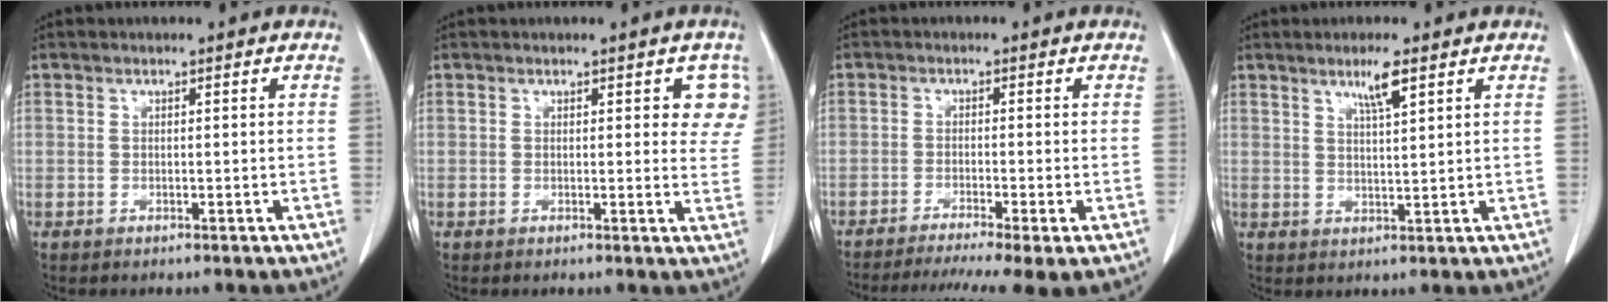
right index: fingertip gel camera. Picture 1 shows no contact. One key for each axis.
{"total": 4.3, "fx": 2.0, "fy": 2.2, "fz": 3.1, "tx": -0.010, "ty": -0.001, "tz": 0.013}
{"total": 9.8, "fx": -7.4, "fy": 0.3, "fz": 6.4, "tx": -0.099, "ty": -0.014, "tz": -0.115}
{"total": 3.9, "fx": 2.4, "fy": 0.0, "fz": 3.1, "tx": -0.058, "ty": -0.004, "tz": 0.044}